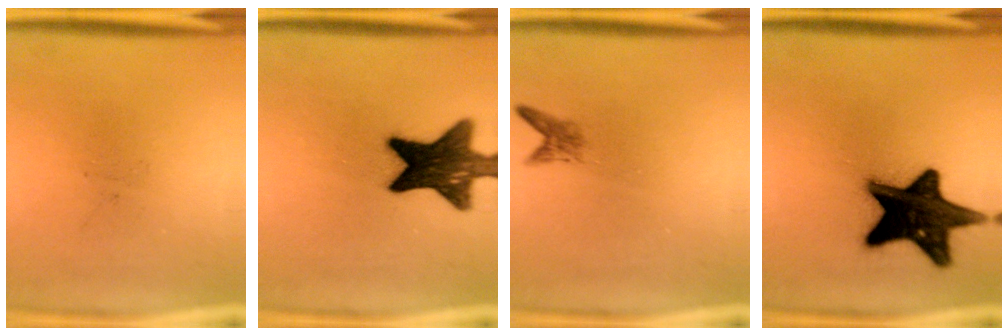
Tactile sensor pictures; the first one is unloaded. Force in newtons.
{"total": 14.5}
{"total": 1.6}
{"total": 18.8}